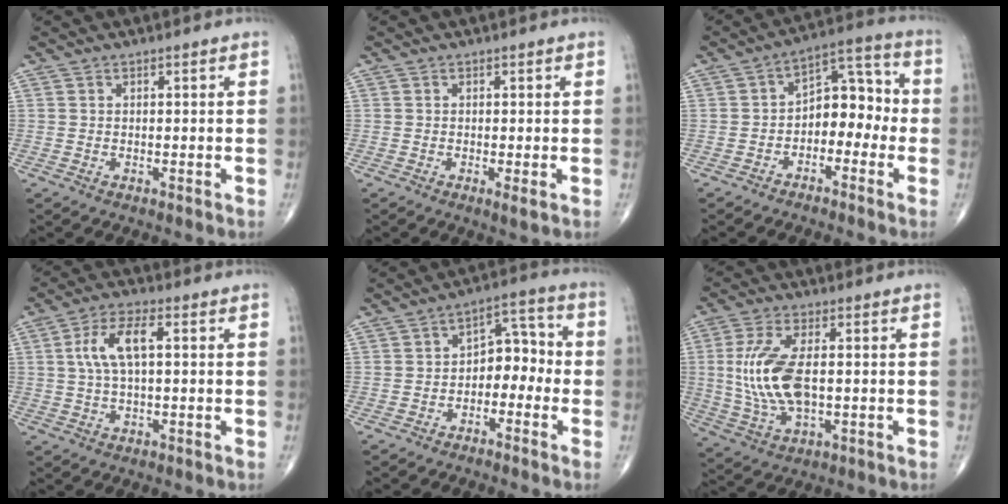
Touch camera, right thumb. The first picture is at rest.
{"total": 1.5, "force": [-0.3, 0.2, 1.5], "torque": [-0.031, -0.008, -0.008]}
{"total": 8.7, "force": [-2.3, 5.9, 6.1], "torque": [-0.049, 0.047, -0.050]}
{"total": 8.1, "force": [1.4, 3.3, 7.2], "torque": [-0.150, 0.018, 0.024]}
{"total": 7.5, "force": [-2.1, 5.0, 5.1], "torque": [-0.038, 0.044, -0.046]}
{"total": 12.4, "force": [0.4, 6.0, 10.9], "torque": [-0.234, -0.003, 0.011]}